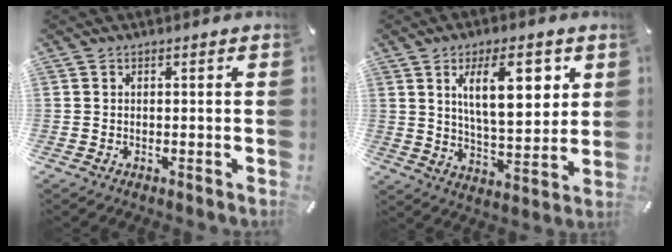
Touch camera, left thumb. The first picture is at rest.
{"total": 14.9, "force": [6.3, 6.3, 12.0], "torque": [-0.186, -0.011, 0.102]}